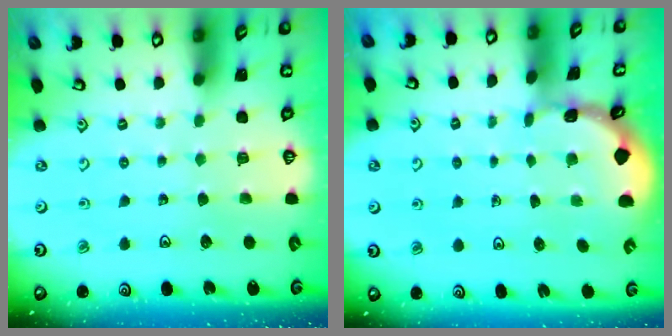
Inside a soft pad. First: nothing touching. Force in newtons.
{"total": 0.0}